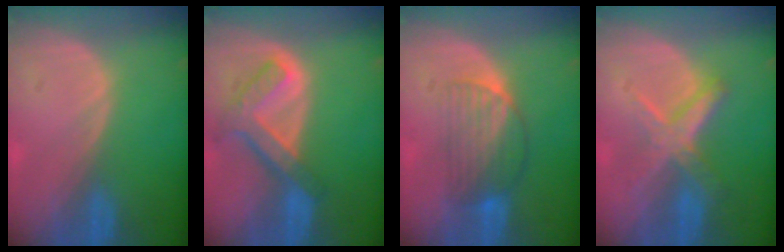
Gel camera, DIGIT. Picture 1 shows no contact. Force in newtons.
{"total": 7.6, "press": 6.5, "slide": 4.0}
{"total": 6.5, "press": 5.9, "slide": 2.6}
{"total": 6.5, "press": 5.8, "slide": 3.0}